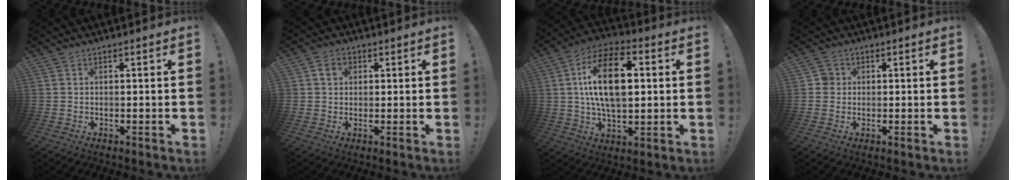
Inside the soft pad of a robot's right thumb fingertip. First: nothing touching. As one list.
[{"total": 4.2, "force": [1.4, 3.4, 2.0], "torque": [-0.036, 0.008, 0.026]}, {"total": 19.5, "force": [2.7, 10.7, 16.1], "torque": [-0.278, 0.006, 0.037]}, {"total": 3.0, "force": [0.1, 2.9, 0.8], "torque": [-0.015, 0.011, 0.002]}]